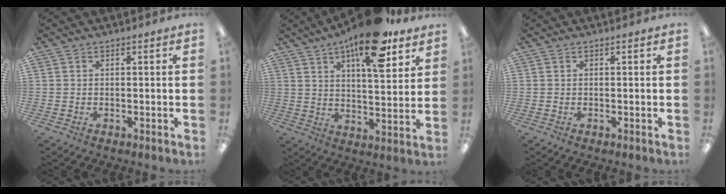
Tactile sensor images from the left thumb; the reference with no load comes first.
{"total": 16.4, "force": [10.5, 5.7, 11.3], "torque": [-0.167, -0.049, 0.169]}
{"total": 0.0}